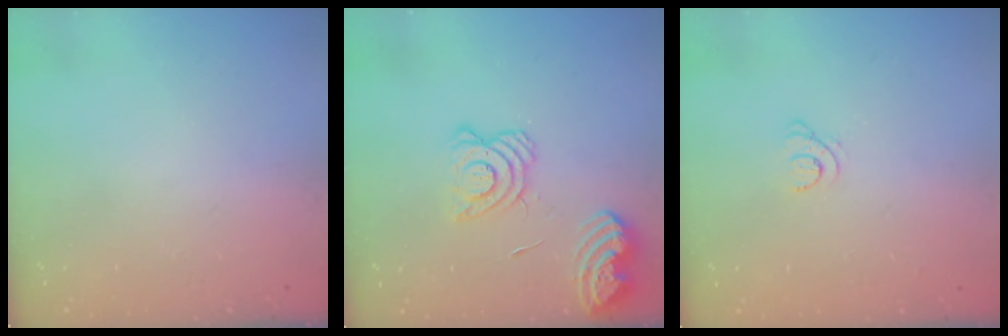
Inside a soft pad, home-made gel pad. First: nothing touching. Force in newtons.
{"total": 13.5, "press": 13.4, "slide": 1.5}
{"total": 3.9, "press": 3.9, "slide": 0.4}